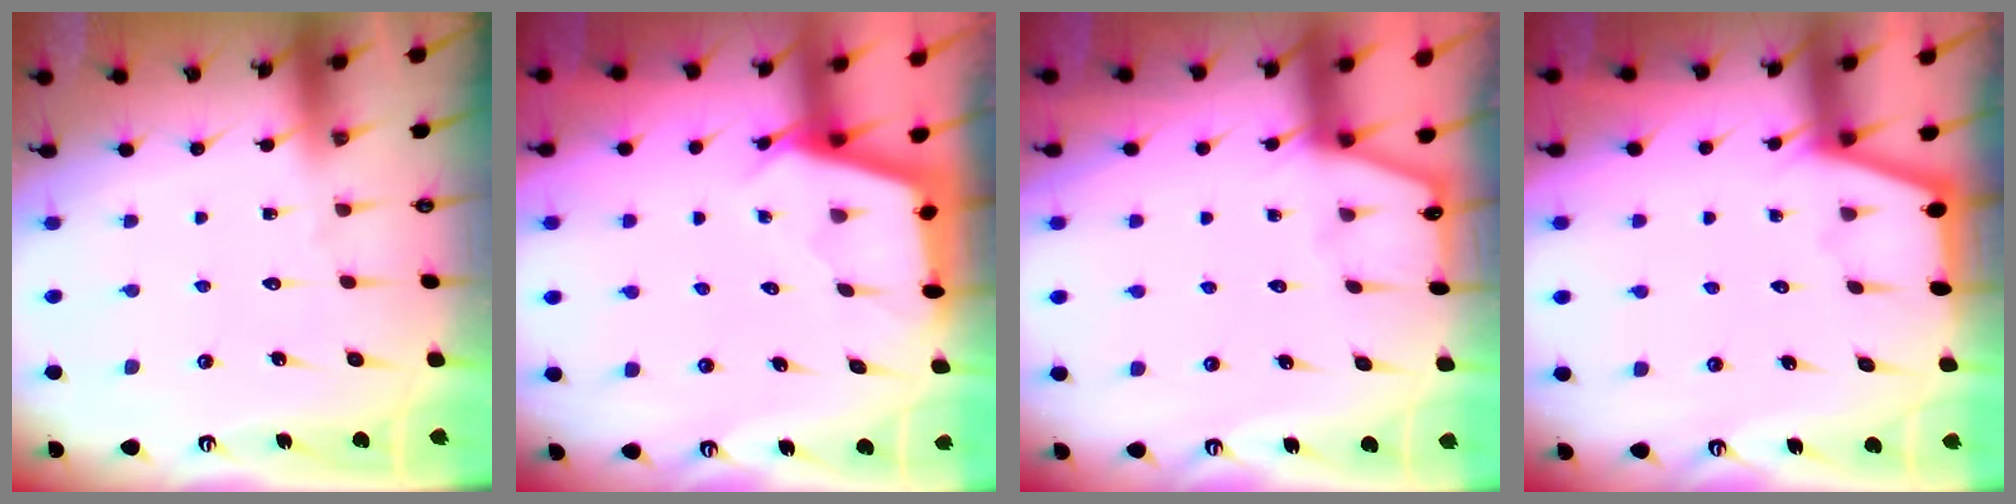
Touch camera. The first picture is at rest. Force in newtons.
{"total": 2.6, "press": 2.6, "slide": 0.4}
{"total": 2.1, "press": 2.1, "slide": 0.3}
{"total": 1.4, "press": 1.3, "slide": 0.3}